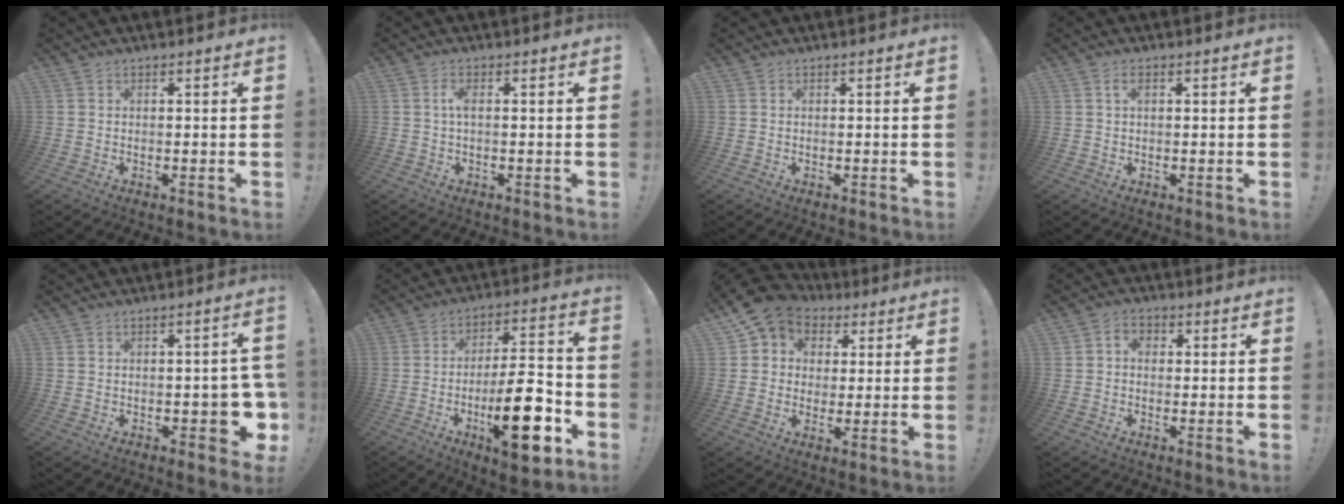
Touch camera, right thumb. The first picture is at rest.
{"total": 2.6, "force": [0.0, 0.7, 2.5], "torque": [-0.056, 0.002, -0.004]}
{"total": 0.0}
{"total": 1.5, "force": [0.5, 0.5, 1.3], "torque": [-0.020, 0.002, 0.006]}
{"total": 7.4, "force": [-2.4, 3.8, 5.9], "torque": [-0.061, 0.008, -0.033]}
{"total": 20.1, "force": [-7.4, 6.5, 17.6], "torque": [-0.268, 0.038, -0.110]}
{"total": 8.5, "force": [3.5, 7.3, 2.8], "torque": [-0.039, -0.022, 0.071]}
{"total": 3.2, "force": [0.0, 2.5, 2.0], "torque": [-0.028, 0.005, -0.001]}